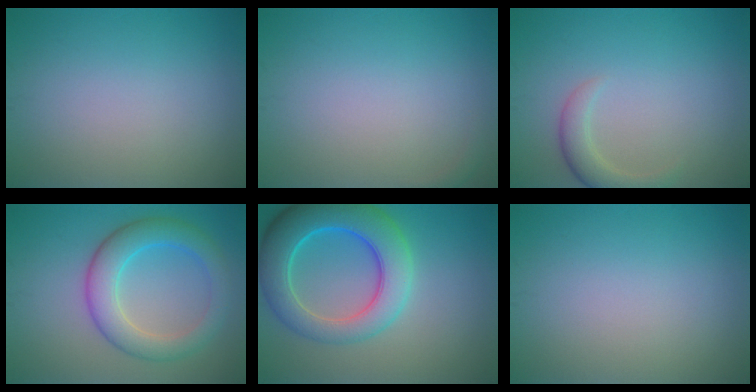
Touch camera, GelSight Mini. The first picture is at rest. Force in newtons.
{"total": 0.6, "press": 0.6, "slide": 0.1}
{"total": 2.5, "press": 2.5, "slide": 0.2}
{"total": 5.5, "press": 5.5, "slide": 0.3}
{"total": 8.4, "press": 8.3, "slide": 0.3}
{"total": 0.0}